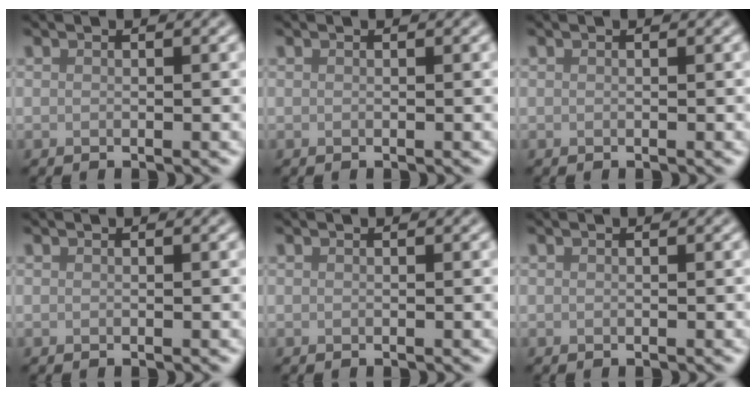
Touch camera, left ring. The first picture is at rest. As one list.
[{"total": 0.0}, {"total": 0.0}, {"total": 0.0}, {"total": 0.0}, {"total": 0.0}]